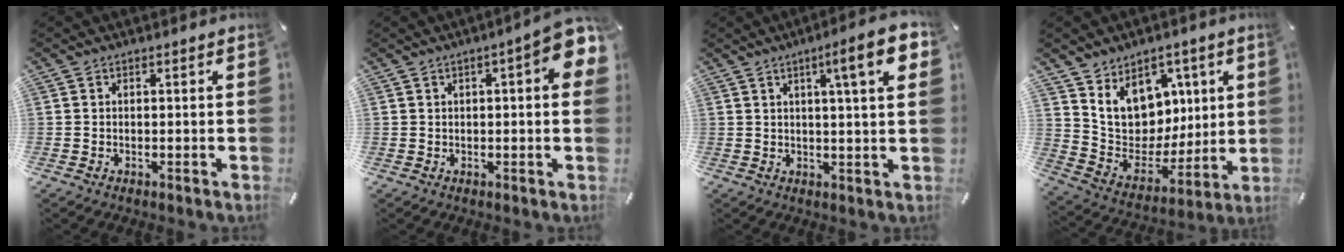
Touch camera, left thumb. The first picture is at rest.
{"total": 7.2, "force": [2.1, 2.4, 6.5], "torque": [-0.087, -0.002, 0.032]}
{"total": 10.9, "force": [4.4, 1.4, 9.9], "torque": [-0.143, -0.013, 0.062]}
{"total": 13.4, "force": [5.8, 11.2, 4.6], "torque": [-0.087, -0.048, 0.124]}